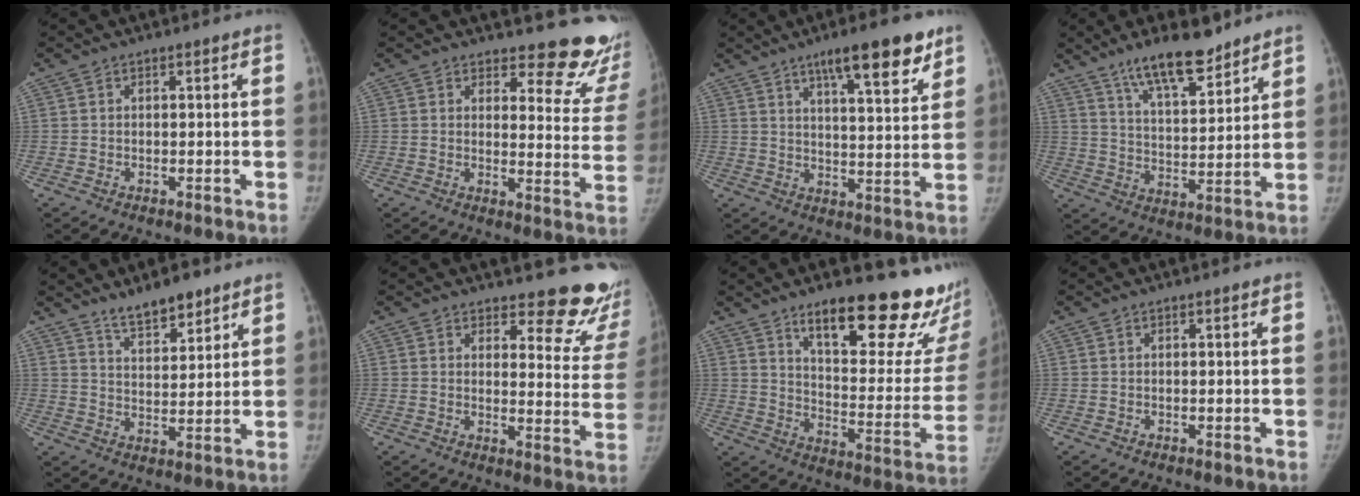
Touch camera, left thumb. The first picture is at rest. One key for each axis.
{"total": 15.0, "fx": 13.6, "fy": 4.9, "fz": 4.0, "tx": 0.006, "ty": -0.136, "tz": 0.134}
{"total": 12.7, "fx": 8.2, "fy": 2.8, "fz": 9.3, "tx": -0.114, "ty": -0.040, "tz": 0.123}
{"total": 12.8, "fx": 9.5, "fy": 3.8, "fz": 7.6, "tx": -0.106, "ty": -0.060, "tz": 0.168}
{"total": 8.0, "fx": 6.3, "fy": 2.6, "fz": 4.1, "tx": -0.047, "ty": -0.044, "tz": 0.110}
{"total": 14.8, "fx": 13.2, "fy": 4.7, "fz": 4.5, "tx": -0.001, "ty": -0.130, "tz": 0.132}
{"total": 27.1, "fx": 18.6, "fy": 8.2, "fz": 17.9, "tx": -0.202, "ty": -0.109, "tz": 0.260}
{"total": 0.0}